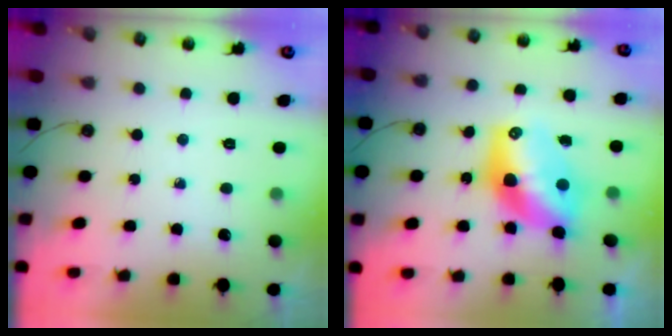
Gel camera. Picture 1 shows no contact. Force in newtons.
{"total": 12.5, "press": 12.5, "slide": 1.0}